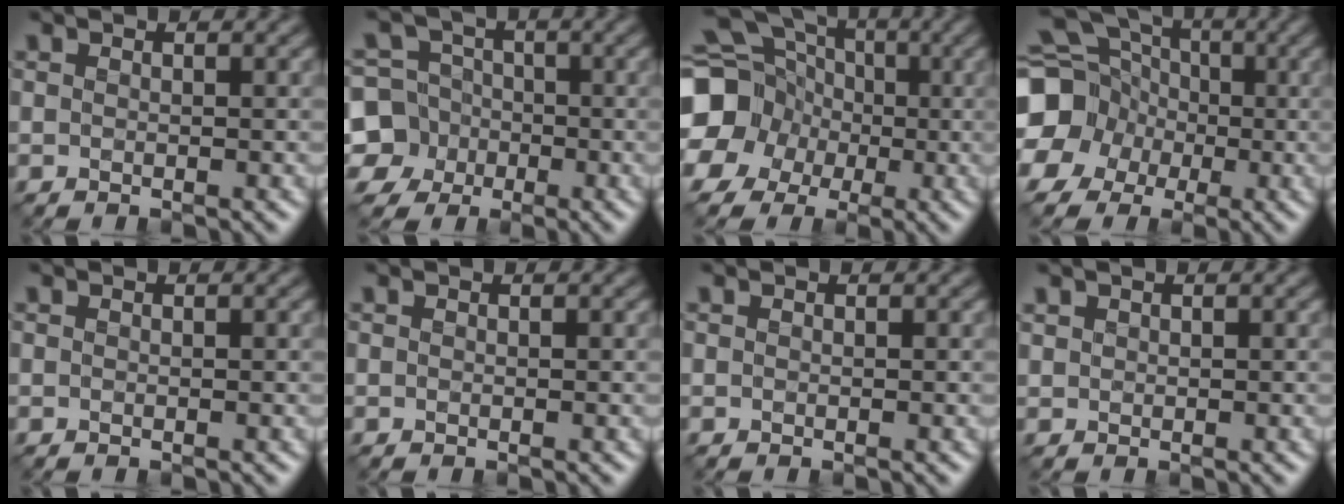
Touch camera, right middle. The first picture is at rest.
{"total": 10.0, "force": [-2.6, 9.4, 2.2], "torque": [-0.068, -0.002, -0.076]}
{"total": 18.4, "force": [-1.3, 17.5, 5.7], "torque": [-0.173, -0.002, -0.067]}
{"total": 16.8, "force": [-1.7, 15.8, 5.4], "torque": [-0.167, -0.002, -0.073]}
{"total": 0.0}
{"total": 0.0}
{"total": 0.0}
{"total": 0.7, "force": [0.5, 0.4, -0.1], "torque": [0.001, 0.001, 0.015]}